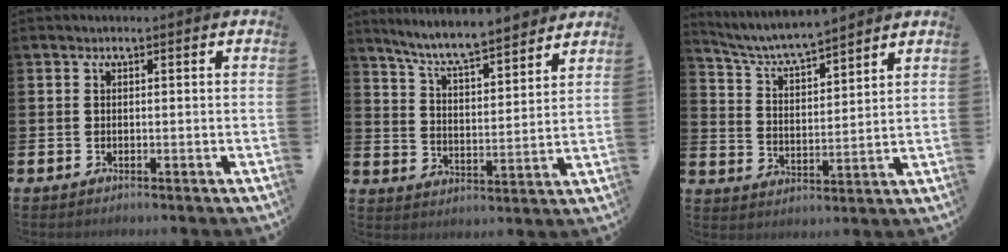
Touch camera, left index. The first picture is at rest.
{"total": 7.4, "force": [7.0, 0.4, 2.3], "torque": [-0.078, -0.047, 0.123]}
{"total": 5.8, "force": [5.6, 0.4, 1.5], "torque": [-0.059, -0.037, 0.097]}